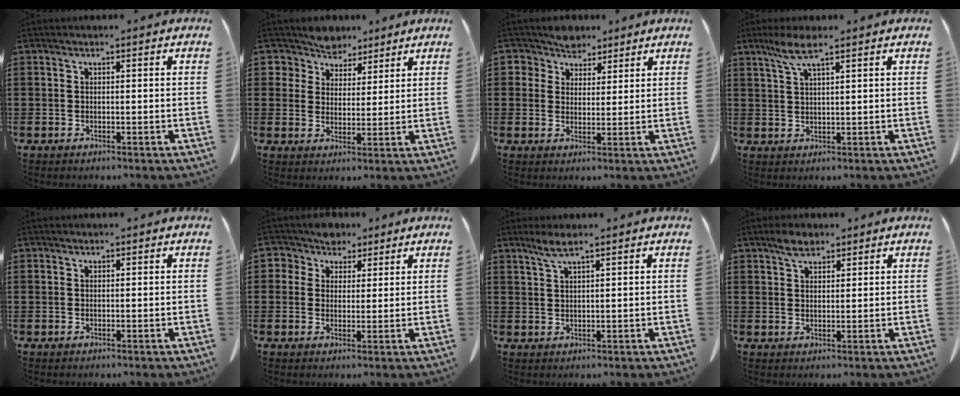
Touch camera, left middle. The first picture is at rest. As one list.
[{"total": 6.1, "force": [5.3, 3.0, 0.2], "torque": [-0.039, -0.020, 0.098]}, {"total": 5.2, "force": [4.0, 3.2, 0.7], "torque": [-0.040, -0.002, 0.073]}, {"total": 4.7, "force": [2.9, 0.7, 3.7], "torque": [-0.080, 0.004, 0.052]}, {"total": 0.0}, {"total": 4.5, "force": [2.9, 3.5, 0.6], "torque": [-0.029, 0.002, 0.049]}, {"total": 3.0, "force": [2.1, 0.3, 2.1], "torque": [-0.046, 0.002, 0.038]}, {"total": 3.2, "force": [2.4, 1.3, 1.6], "torque": [-0.037, 0.006, 0.045]}]